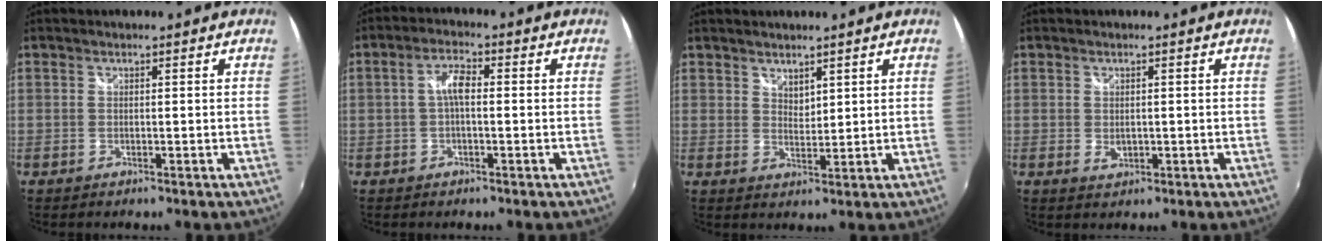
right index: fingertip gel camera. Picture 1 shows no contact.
{"total": 3.8, "force": [-0.2, 1.4, 3.5], "torque": [-0.069, 0.012, -0.004]}
{"total": 2.7, "force": [2.2, 1.2, 0.9], "torque": [-0.010, 0.000, 0.040]}
{"total": 2.0, "force": [-0.2, 1.6, 1.2], "torque": [-0.020, -0.003, -0.001]}